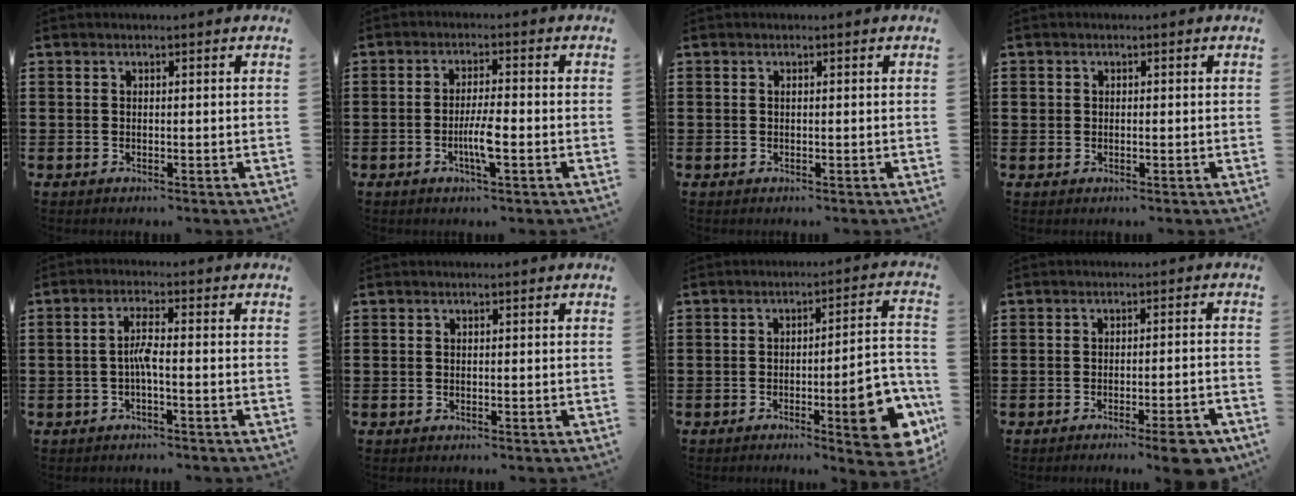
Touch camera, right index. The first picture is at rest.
{"total": 4.5, "force": [-1.5, 0.7, 4.2], "torque": [-0.077, -0.001, -0.029]}
{"total": 0.0}
{"total": 0.6, "force": [0.0, 0.6, 0.2], "torque": [-0.006, 0.004, 0.000]}
{"total": 3.2, "force": [-0.9, 0.3, 3.0], "torque": [-0.066, -0.002, -0.021]}
{"total": 0.0}
{"total": 11.3, "force": [-4.6, 2.6, 10.0], "torque": [-0.132, -0.005, -0.076]}
{"total": 4.8, "force": [-3.5, 0.0, 3.3], "torque": [-0.051, -0.010, -0.059]}